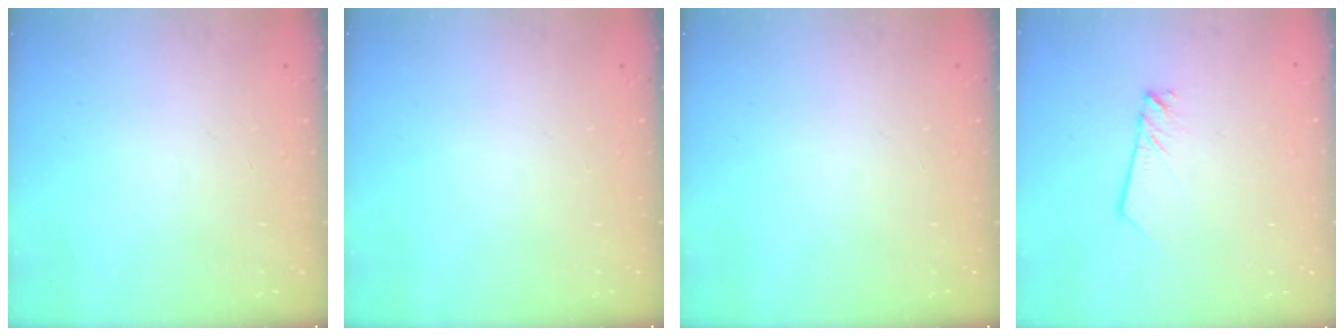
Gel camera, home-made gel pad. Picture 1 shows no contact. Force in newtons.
{"total": 0.0}
{"total": 0.0}
{"total": 1.9, "press": 1.9, "slide": 0.2}